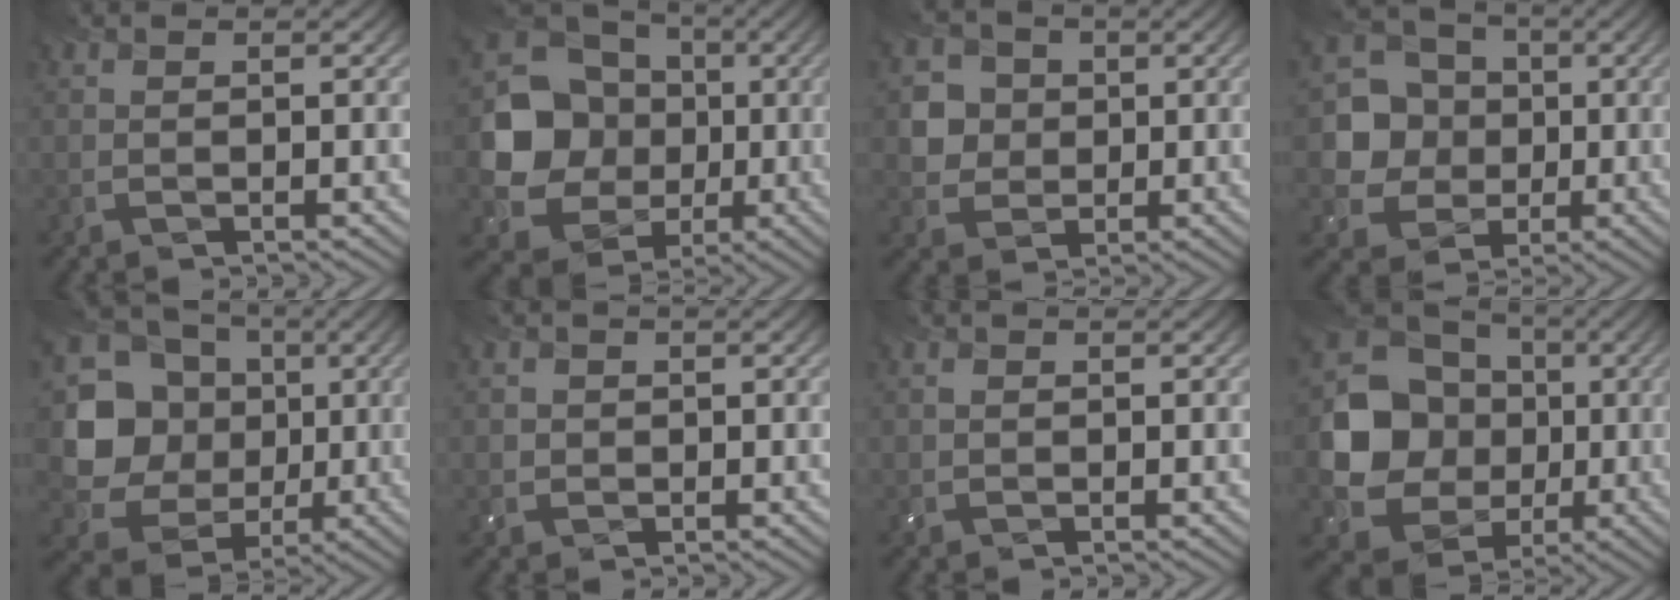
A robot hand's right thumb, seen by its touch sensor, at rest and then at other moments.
{"total": 12.7, "force": [-0.2, 11.3, 5.8], "torque": [-0.137, -0.016, -0.019]}
{"total": 5.0, "force": [0.6, 4.6, 1.7], "torque": [-0.054, -0.001, 0.000]}
{"total": 7.9, "force": [0.0, 7.3, 3.1], "torque": [-0.079, -0.003, -0.004]}
{"total": 15.3, "force": [1.5, 13.9, 6.3], "torque": [-0.213, 0.006, 0.025]}
{"total": 1.5, "force": [0.0, 1.5, 0.2], "torque": [-0.003, -0.003, 0.000]}
{"total": 0.6, "force": [0.0, 0.6, 0.2], "torque": [-0.006, -0.001, -0.002]}
{"total": 13.3, "force": [-0.1, 11.8, 6.1], "torque": [-0.148, -0.016, -0.019]}